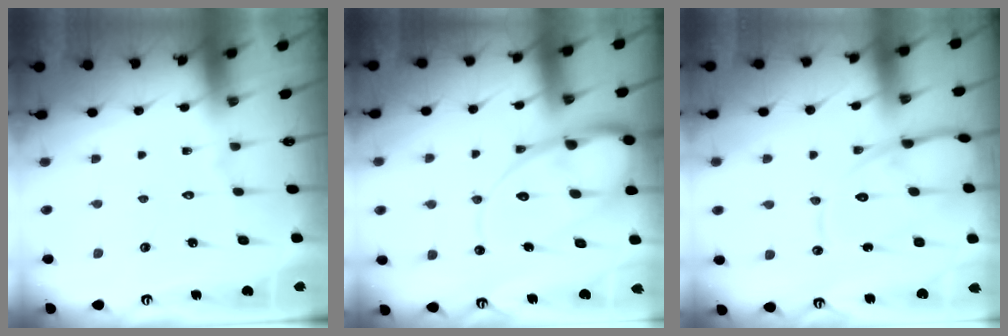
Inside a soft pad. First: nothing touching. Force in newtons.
{"total": 15.9, "press": 15.8, "slide": 1.7}
{"total": 13.1, "press": 13.1, "slide": 1.2}